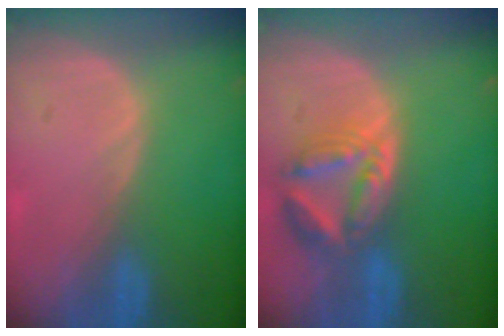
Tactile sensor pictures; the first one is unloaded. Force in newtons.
{"total": 8.0, "press": 7.0, "slide": 3.9}